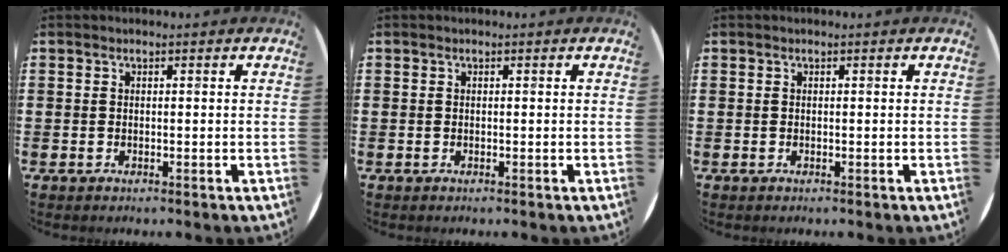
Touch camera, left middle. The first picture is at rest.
{"total": 0.0}
{"total": 0.0}